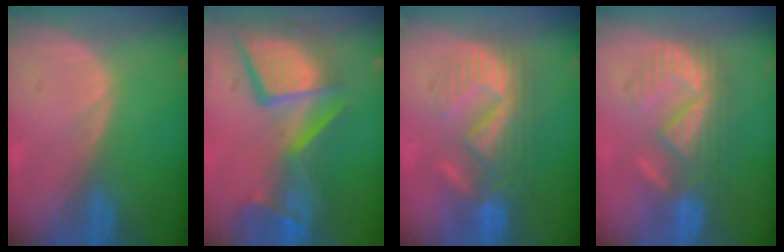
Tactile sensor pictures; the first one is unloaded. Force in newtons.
{"total": 13.8, "press": 11.3, "slide": 8.0}
{"total": 8.7, "press": 8.6, "slide": 1.5}
{"total": 8.7, "press": 8.5, "slide": 1.7}